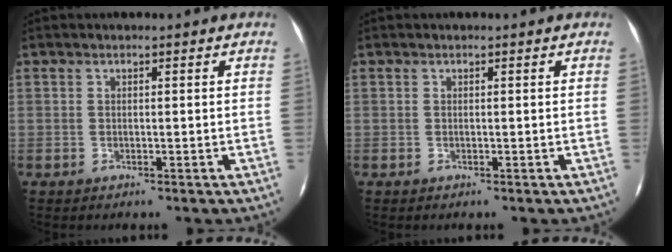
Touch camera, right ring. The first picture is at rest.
{"total": 0.0}